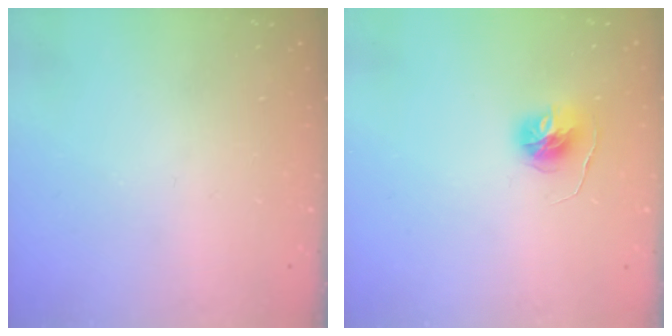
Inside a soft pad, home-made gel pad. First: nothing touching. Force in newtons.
{"total": 6.4, "press": 6.4, "slide": 0.6}